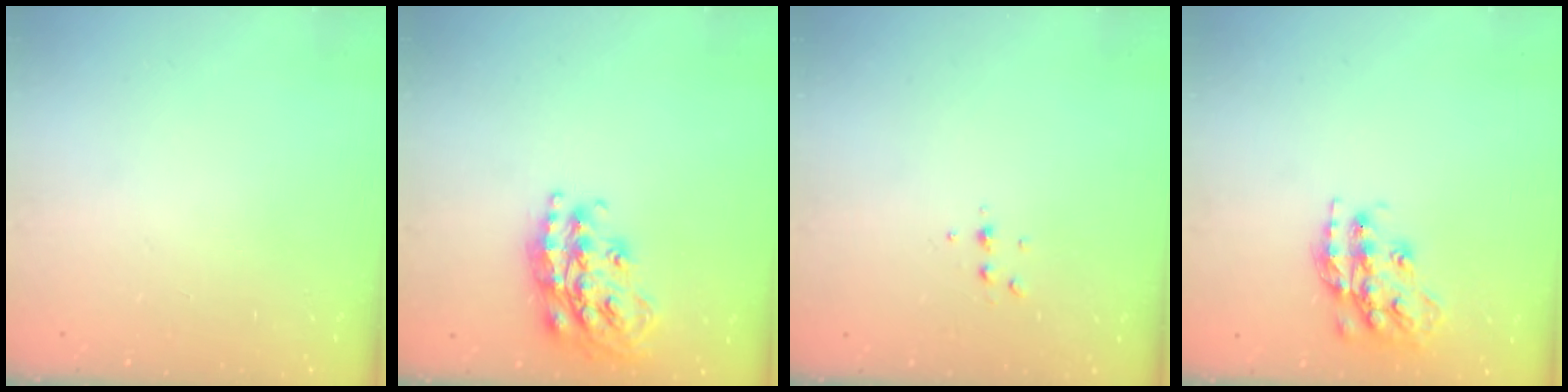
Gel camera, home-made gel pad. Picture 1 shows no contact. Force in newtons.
{"total": 19.4, "press": 19.4, "slide": 1.4}
{"total": 4.1, "press": 4.0, "slide": 0.9}
{"total": 14.9, "press": 14.8, "slide": 0.8}